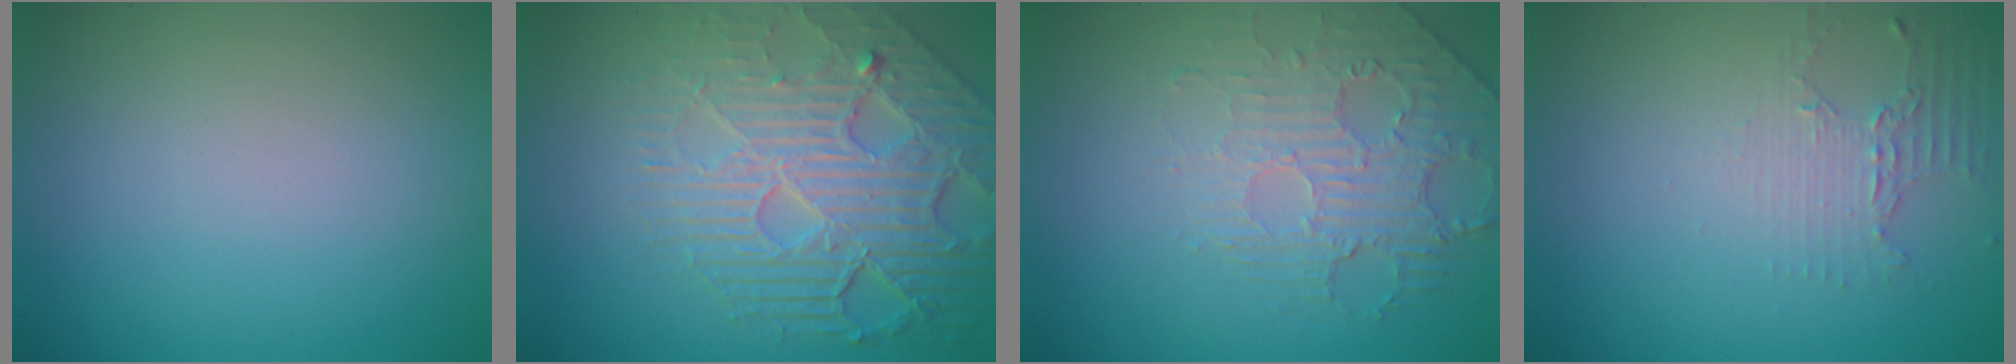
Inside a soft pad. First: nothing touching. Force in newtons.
{"total": 8.8, "press": 5.9, "slide": 6.5}
{"total": 2.5, "press": 1.9, "slide": 1.6}
{"total": 2.2, "press": 1.6, "slide": 1.5}